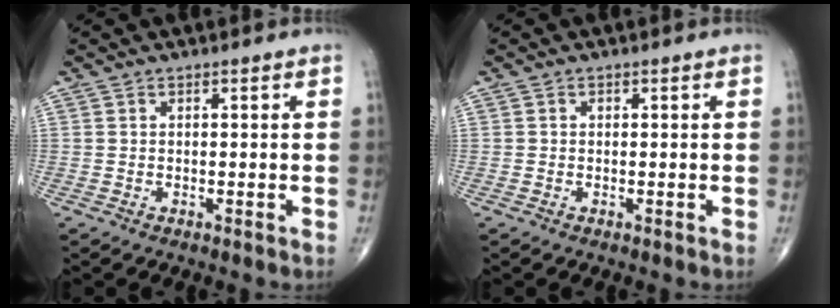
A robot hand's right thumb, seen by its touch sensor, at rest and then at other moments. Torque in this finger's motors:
{"motor_torque": [0.43, 0.32, 0.41, 0.22, -0.03]}